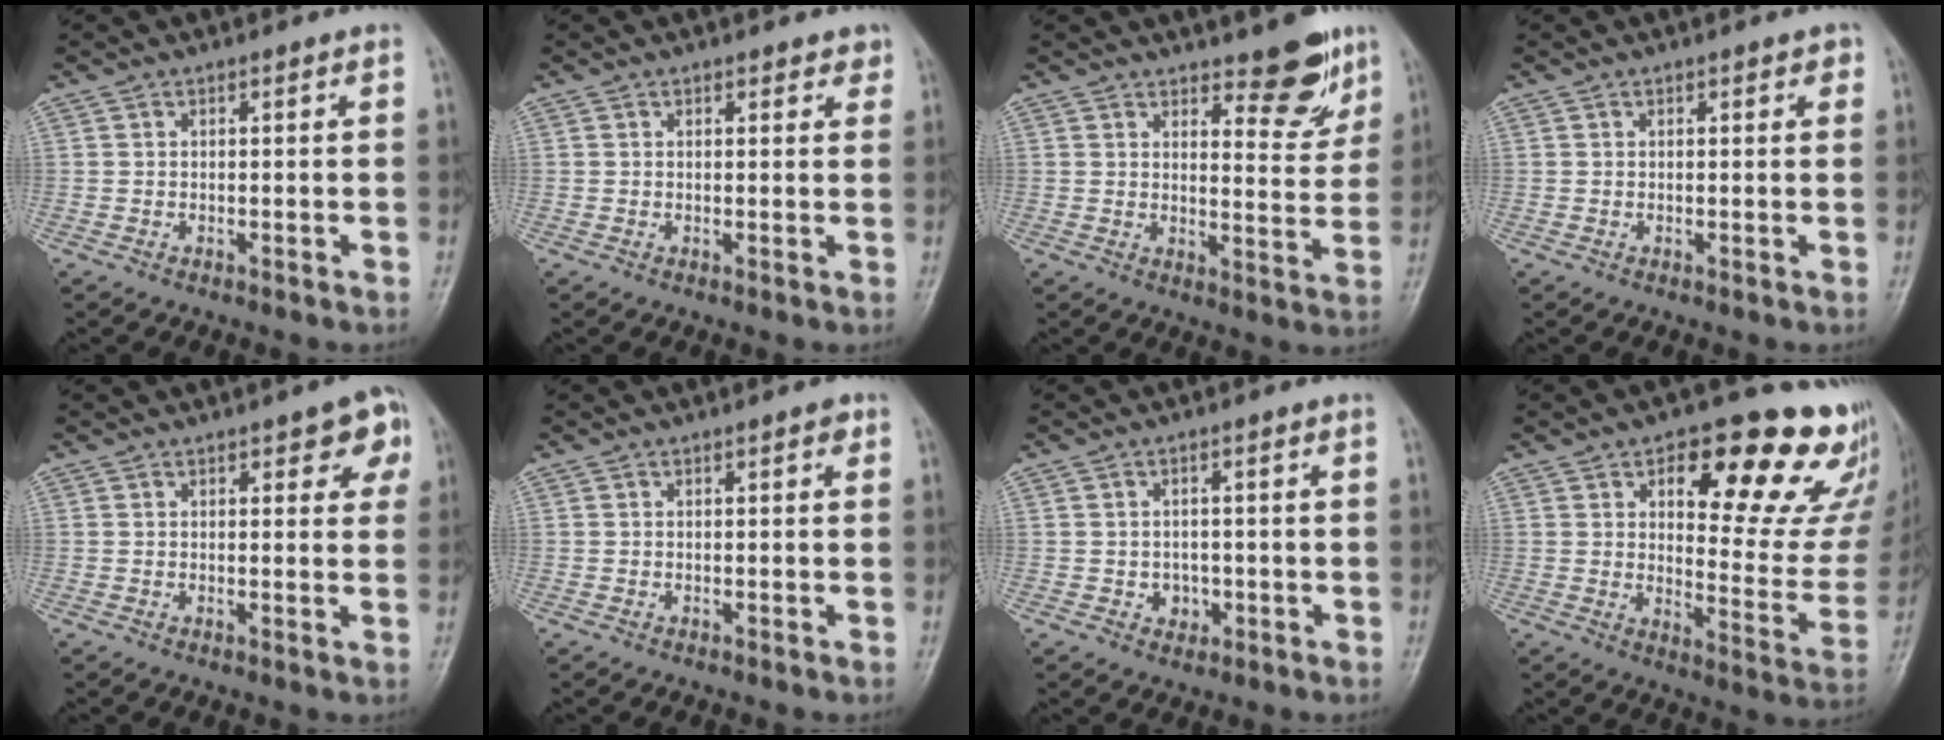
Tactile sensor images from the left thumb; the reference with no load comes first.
{"total": 1.9, "force": [1.4, 1.1, 0.8], "torque": [0.011, -0.005, 0.010]}
{"total": 8.6, "force": [6.1, 3.2, 5.2], "torque": [-0.037, -0.044, 0.085]}
{"total": 1.3, "force": [0.6, 0.7, 0.8], "torque": [0.001, 0.000, 0.004]}
{"total": 6.2, "force": [2.7, 2.7, 4.9], "torque": [-0.028, -0.005, 0.023]}
{"total": 0.9, "force": [0.4, 0.5, 0.7], "torque": [-0.003, 0.001, 0.000]}
{"total": 2.9, "force": [-0.7, 2.5, 1.2], "torque": [-0.002, 0.004, -0.005]}
{"total": 23.3, "force": [13.0, 9.2, 17.0], "torque": [-0.159, -0.062, 0.170]}